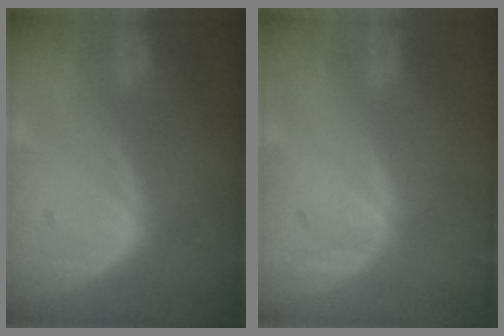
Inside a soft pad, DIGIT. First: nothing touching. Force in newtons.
{"total": 0.0}